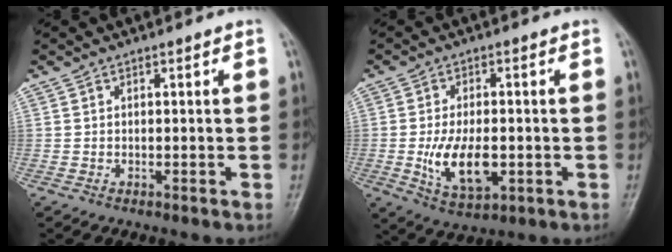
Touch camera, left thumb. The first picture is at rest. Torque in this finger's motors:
{"motor_torque": [-0.09, 0.82, 1.13, -0.12, 0.24]}